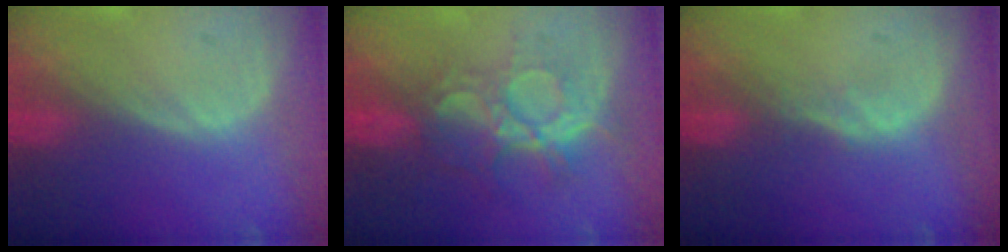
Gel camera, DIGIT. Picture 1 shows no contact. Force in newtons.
{"total": 9.3, "press": 7.9, "slide": 5.1}
{"total": 1.1, "press": 1.1, "slide": 0.1}